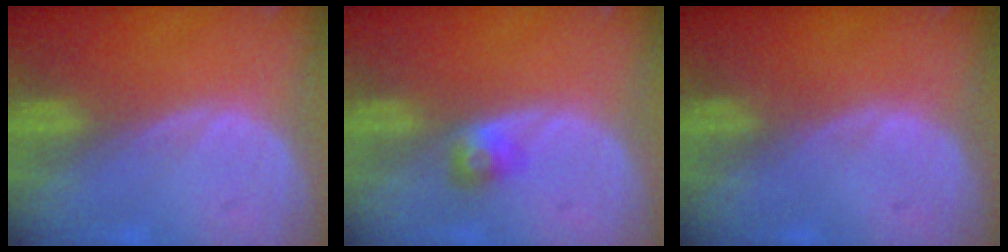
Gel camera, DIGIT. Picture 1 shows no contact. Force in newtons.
{"total": 2.6, "press": 2.3, "slide": 1.1}
{"total": 0.0}